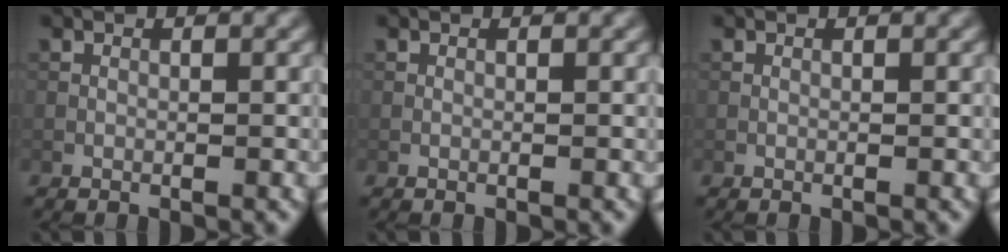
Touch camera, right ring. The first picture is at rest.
{"total": 0.0}
{"total": 0.0}